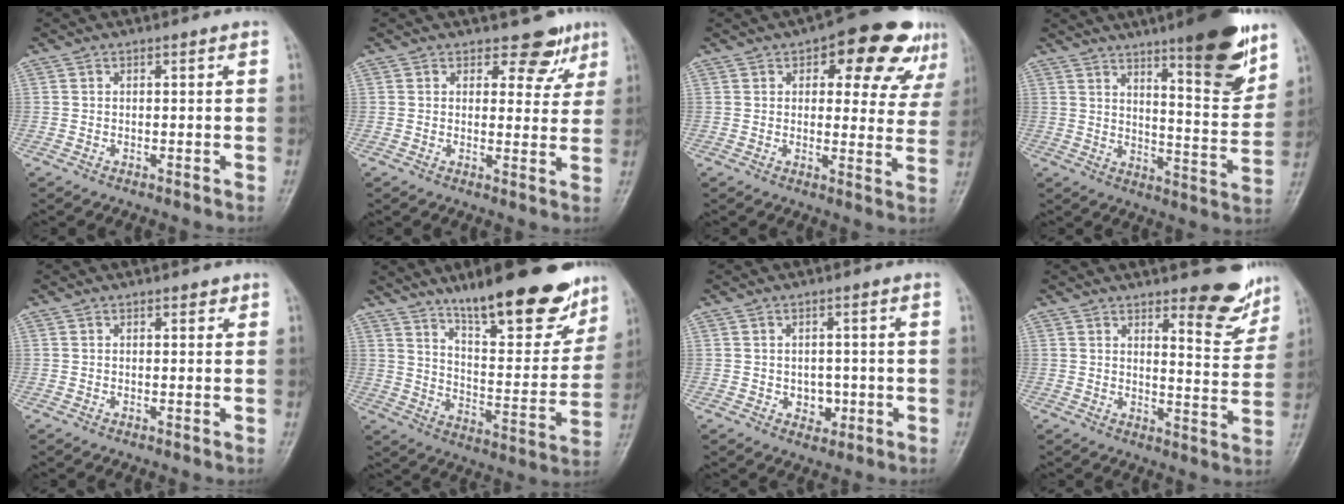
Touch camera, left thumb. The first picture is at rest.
{"total": 5.4, "force": [3.9, 3.3, 1.8], "torque": [0.010, -0.024, 0.042]}
{"total": 15.3, "force": [7.9, 7.2, 11.1], "torque": [-0.086, -0.016, 0.095]}
{"total": 16.3, "force": [10.5, 3.3, 12.0], "torque": [-0.140, -0.069, 0.160]}
{"total": 1.2, "force": [0.8, 0.7, 0.6], "torque": [0.000, -0.003, 0.007]}
{"total": 23.2, "force": [16.3, 6.7, 15.0], "torque": [-0.174, -0.083, 0.251]}
{"total": 3.3, "force": [-0.4, 2.7, 1.8], "torque": [-0.007, 0.002, -0.001]}
{"total": 10.5, "force": [7.4, 3.3, 6.6], "torque": [-0.048, -0.055, 0.103]}